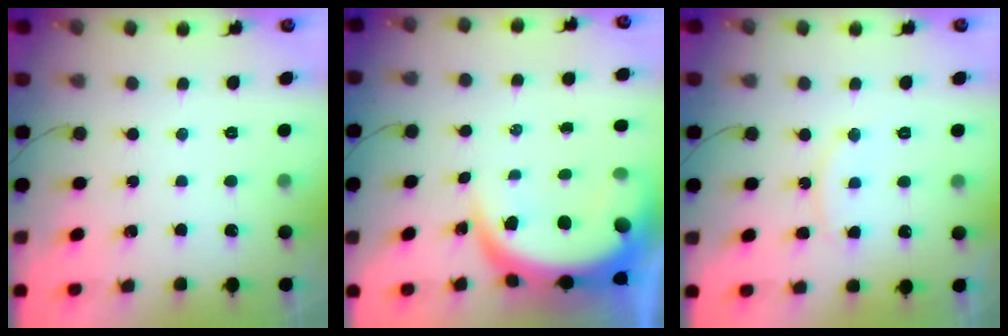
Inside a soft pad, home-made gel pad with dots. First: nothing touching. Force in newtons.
{"total": 11.8, "press": 11.7, "slide": 1.3}
{"total": 8.4, "press": 8.4, "slide": 0.6}